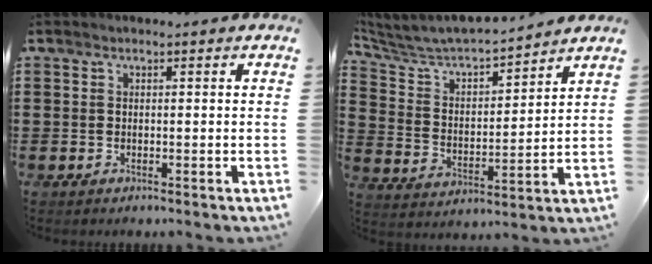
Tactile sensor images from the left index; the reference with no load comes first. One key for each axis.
{"total": 5.4, "fx": 5.1, "fy": 0.9, "fz": 1.5, "tx": -0.056, "ty": -0.040, "tz": 0.080}